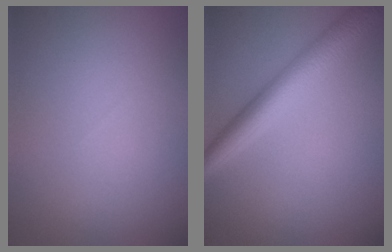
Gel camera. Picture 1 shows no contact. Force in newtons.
{"total": 4.4, "press": 4.3, "slide": 0.1}